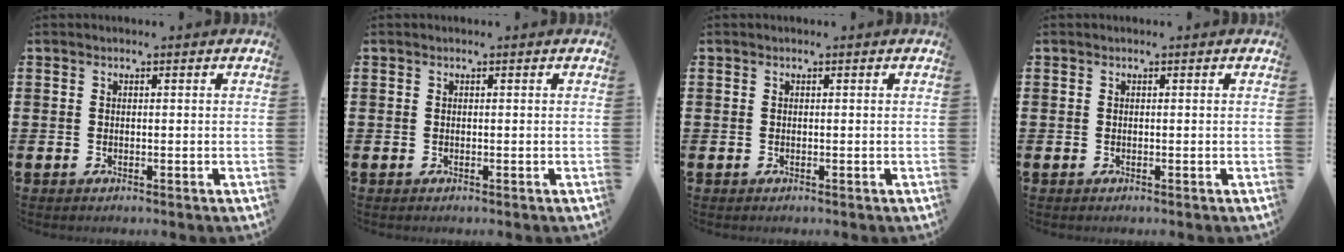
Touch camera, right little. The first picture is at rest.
{"total": 0.0}
{"total": 0.0}
{"total": 0.0}